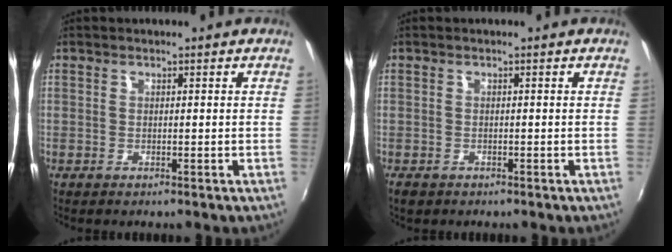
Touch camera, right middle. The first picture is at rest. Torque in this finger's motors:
{"motor_torque": [0.21, -0.38, 0.03, 0.00]}